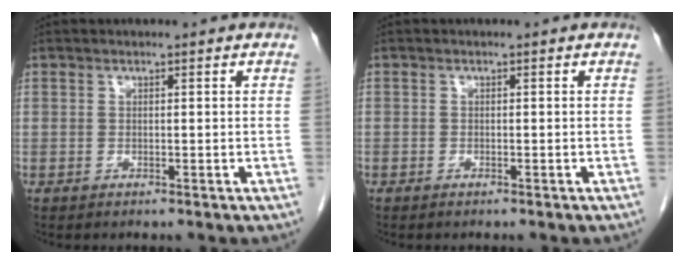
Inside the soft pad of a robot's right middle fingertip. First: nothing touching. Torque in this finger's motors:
{"motor_torque": [0.12, -0.03, -0.29, -0.21]}